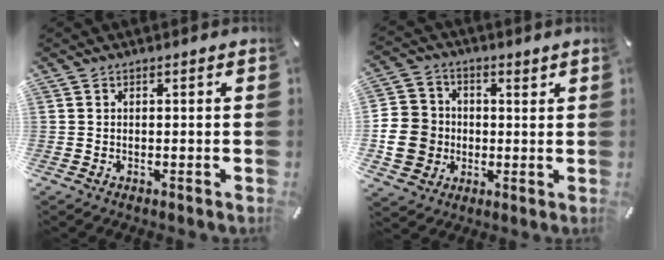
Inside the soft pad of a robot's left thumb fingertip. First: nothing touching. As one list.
[{"total": 10.0, "force": [-0.5, 9.5, 3.1], "torque": [-0.069, 0.006, -0.007]}]